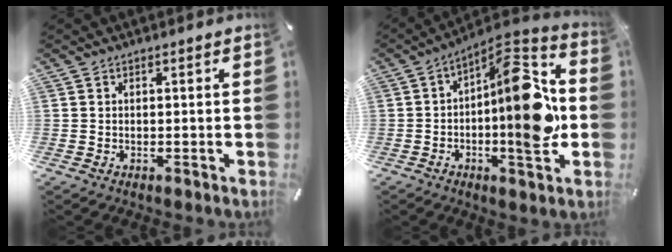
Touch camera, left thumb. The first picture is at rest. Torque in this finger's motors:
{"motor_torque": [1.71, 3.29, 2.06, -0.05, 0.55]}